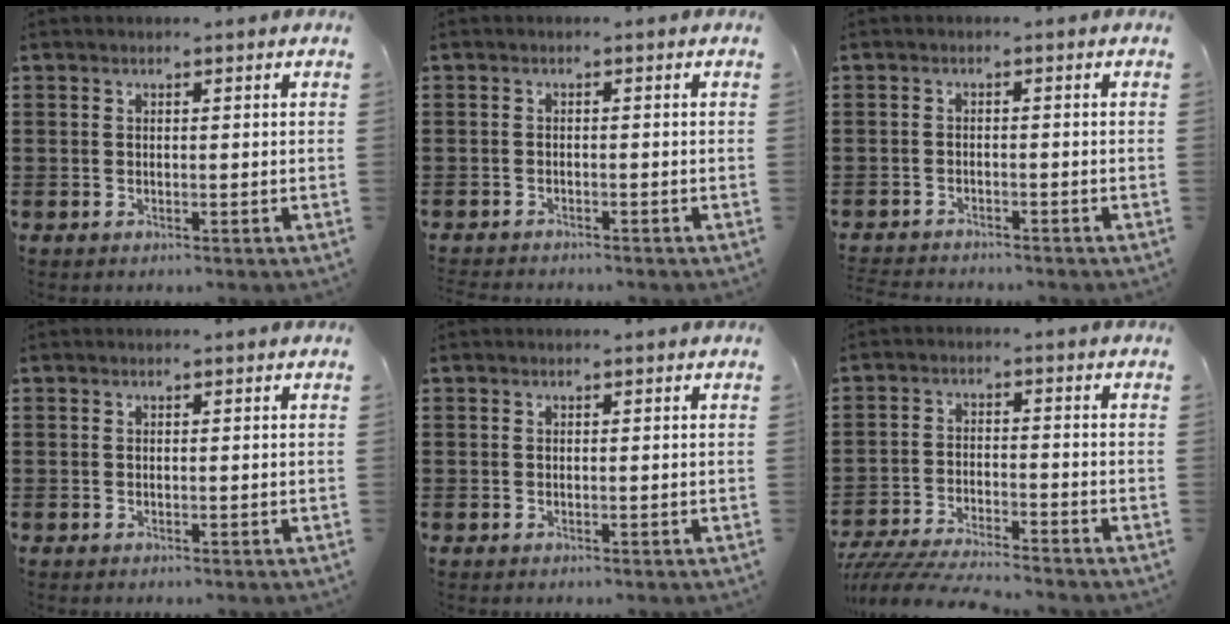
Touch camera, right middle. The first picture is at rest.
{"total": 1.2, "force": [-1.2, 0.2, -0.1], "torque": [-0.002, 0.003, -0.027]}
{"total": 2.0, "force": [-2.0, 0.2, -0.1], "torque": [-0.004, 0.002, -0.045]}
{"total": 0.0}
{"total": 0.0}
{"total": 5.3, "force": [-5.2, 0.4, 1.2], "torque": [-0.032, -0.002, -0.106]}